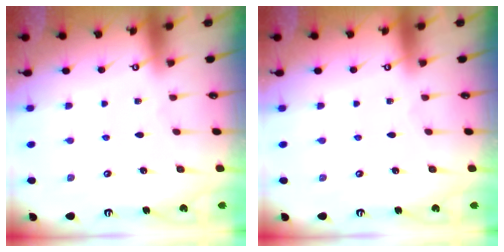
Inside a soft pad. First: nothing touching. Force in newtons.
{"total": 0.0}